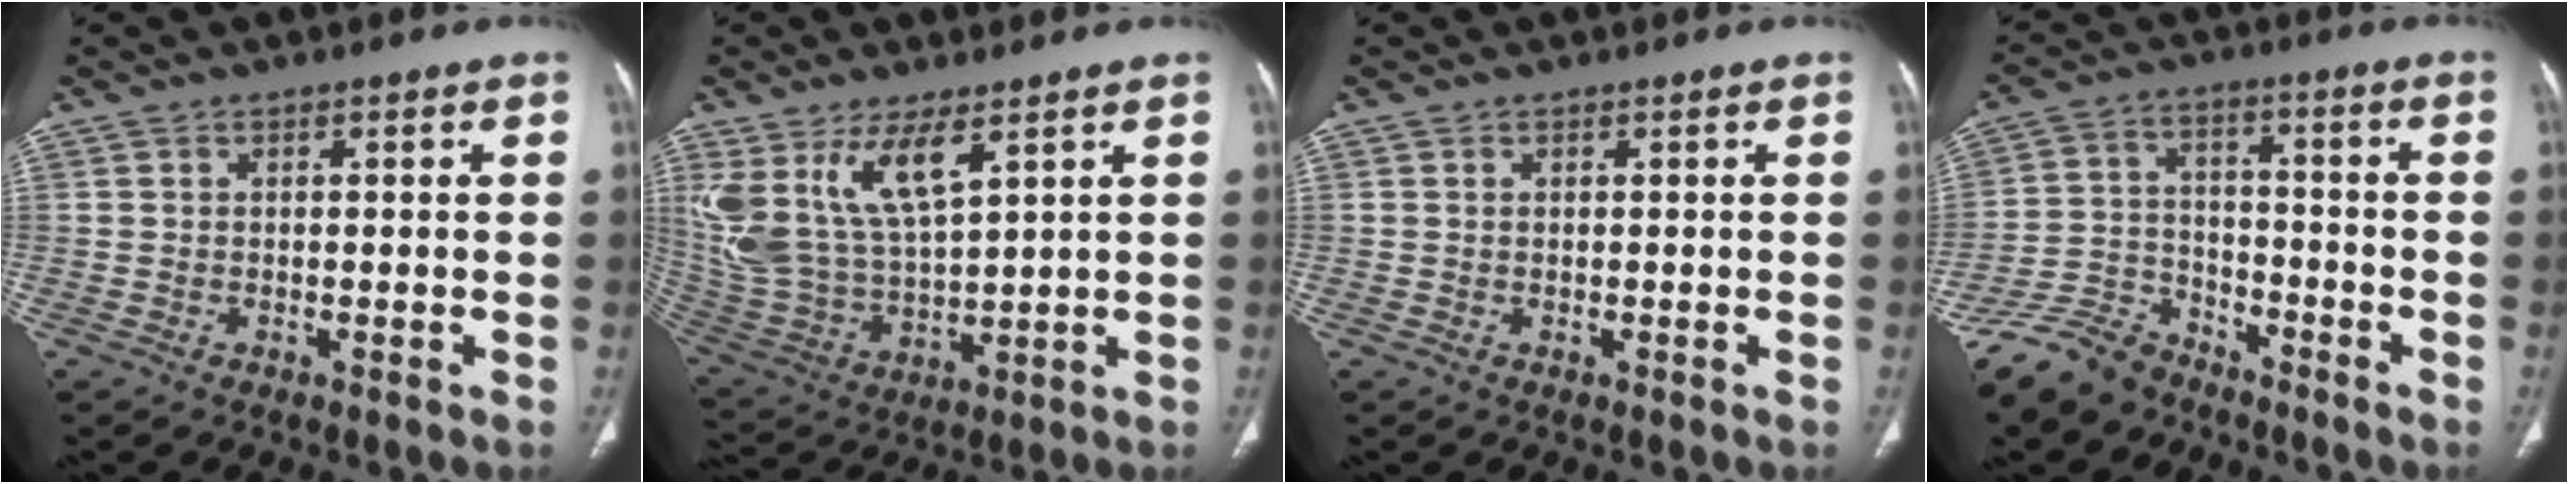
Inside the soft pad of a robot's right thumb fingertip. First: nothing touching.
{"total": 14.2, "force": [7.4, 5.6, 10.7], "torque": [-0.214, -0.031, 0.166]}
{"total": 0.0}
{"total": 10.7, "force": [-9.0, 5.1, 2.5], "torque": [-0.052, 0.049, -0.176]}